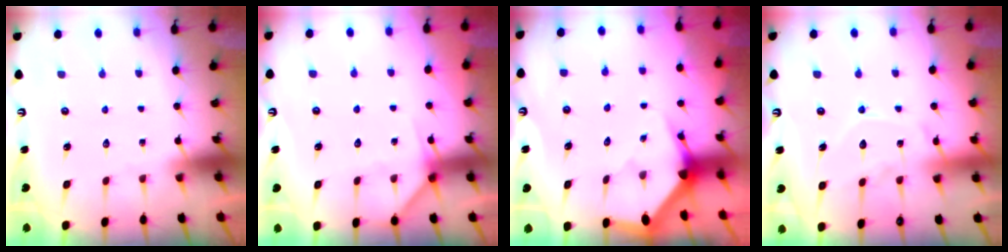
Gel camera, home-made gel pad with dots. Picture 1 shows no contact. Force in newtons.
{"total": 5.6, "press": 5.6, "slide": 0.6}
{"total": 3.5, "press": 3.5, "slide": 0.1}
{"total": 10.6, "press": 10.5, "slide": 0.9}